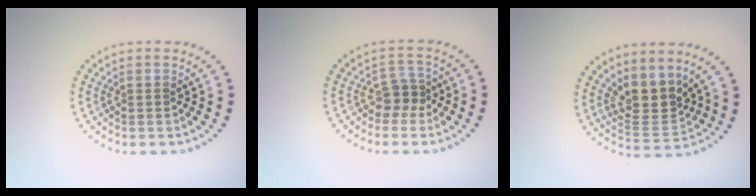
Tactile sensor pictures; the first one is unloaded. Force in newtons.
{"total": 2.0, "press": 1.6, "slide": 1.2}
{"total": 3.8, "press": 3.2, "slide": 2.0}